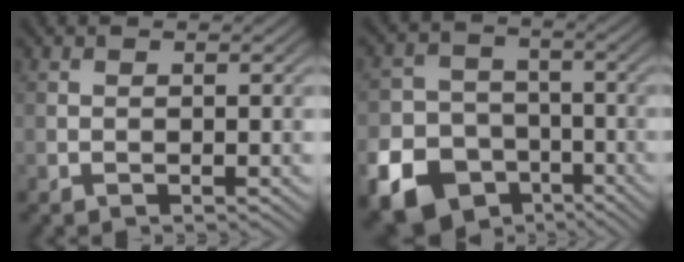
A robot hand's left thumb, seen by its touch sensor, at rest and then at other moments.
{"total": 14.6, "force": [-8.2, 11.1, 4.7], "torque": [-0.121, -0.066, -0.148]}